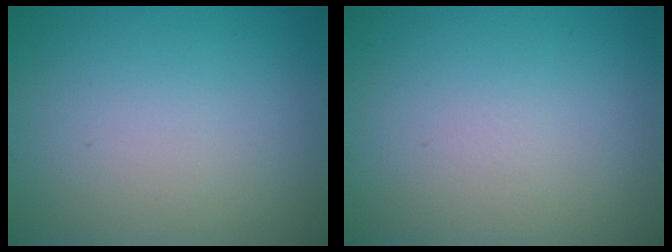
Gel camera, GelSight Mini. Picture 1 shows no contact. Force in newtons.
{"total": 0.0}